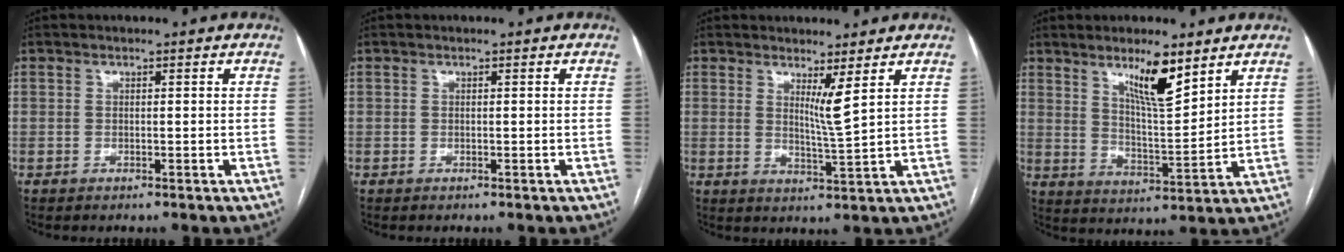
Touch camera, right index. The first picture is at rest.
{"total": 0.0}
{"total": 3.7, "force": [2.0, -0.7, 3.0], "torque": [-0.058, -0.021, 0.039]}
{"total": 9.3, "force": [6.1, 1.3, 6.9], "torque": [-0.124, -0.011, 0.110]}